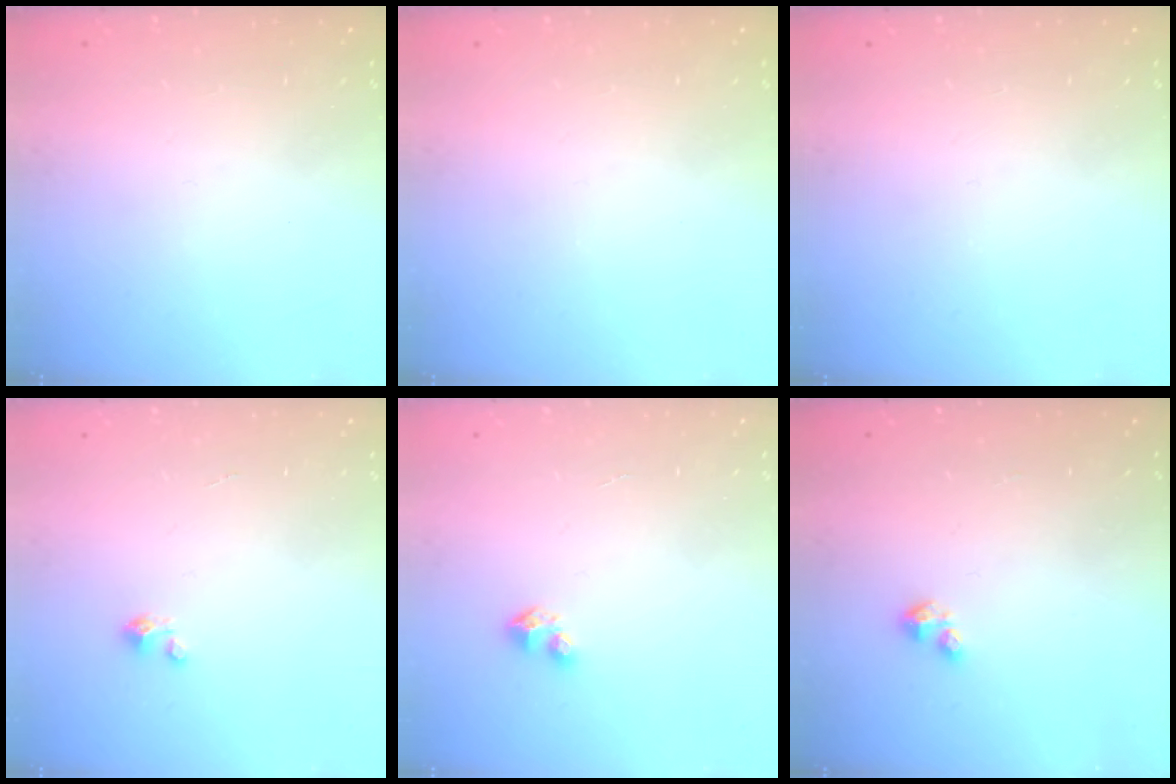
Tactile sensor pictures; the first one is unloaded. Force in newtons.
{"total": 0.0}
{"total": 0.0}
{"total": 1.8, "press": 1.8, "slide": 0.2}
{"total": 2.9, "press": 2.9, "slide": 0.3}
{"total": 2.1, "press": 2.1, "slide": 0.3}